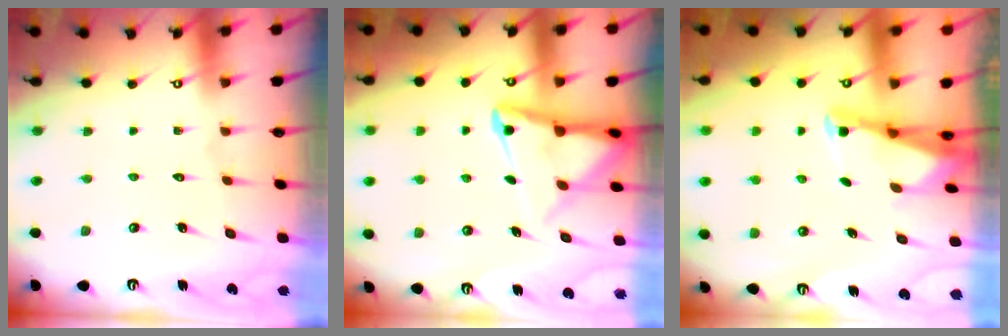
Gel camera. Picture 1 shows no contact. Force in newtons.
{"total": 10.1, "press": 10.1, "slide": 1.1}
{"total": 2.3, "press": 2.3, "slide": 0.2}